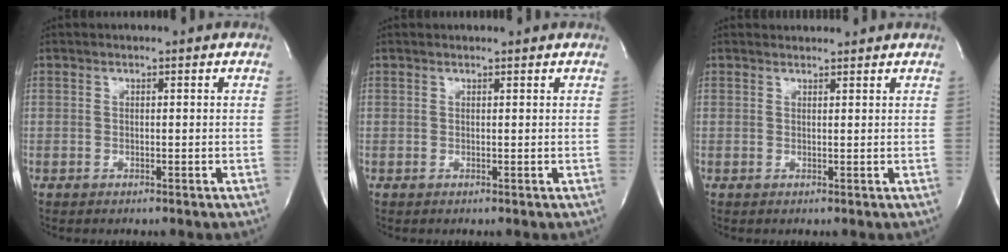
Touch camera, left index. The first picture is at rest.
{"total": 1.3, "force": [1.3, 0.0, 0.1], "torque": [-0.009, 0.009, 0.019]}
{"total": 2.2, "force": [2.2, 0.2, 0.0], "torque": [-0.011, 0.016, 0.035]}